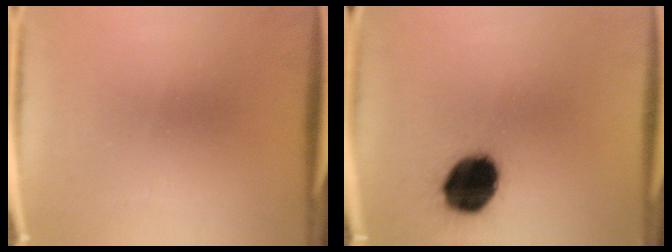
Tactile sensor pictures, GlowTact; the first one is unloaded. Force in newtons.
{"total": 14.8}